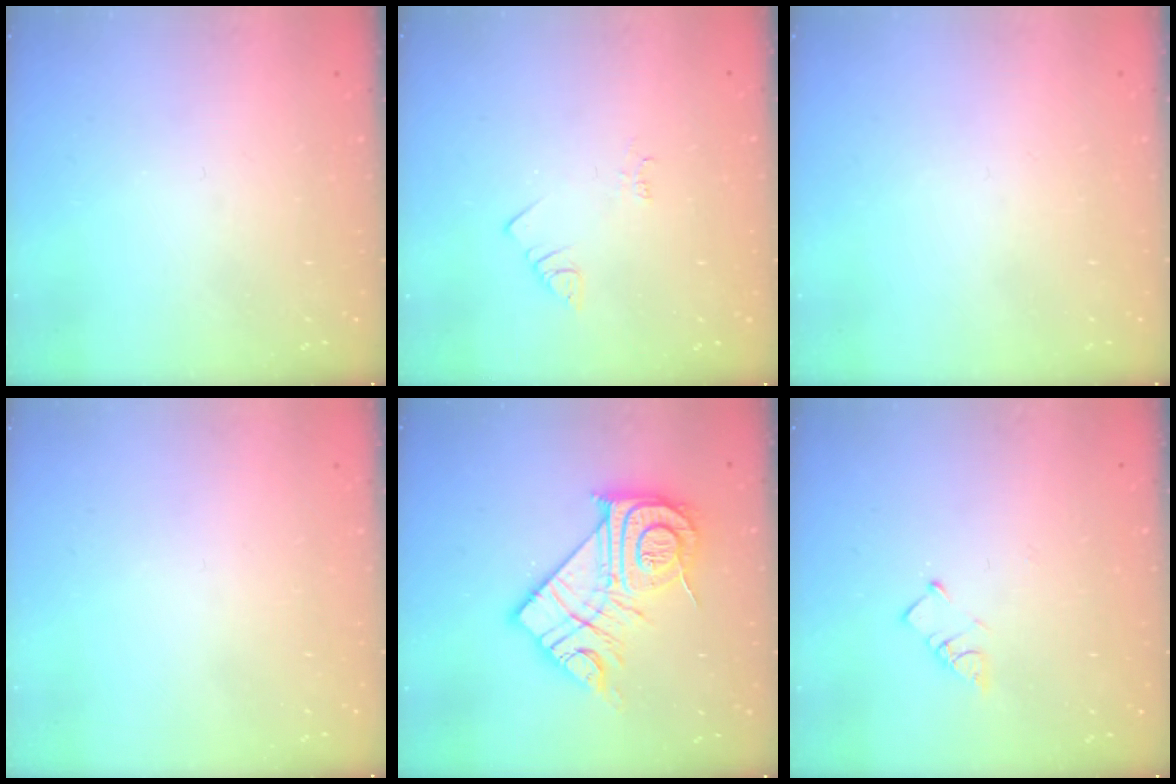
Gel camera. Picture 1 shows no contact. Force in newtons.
{"total": 2.2, "press": 2.2, "slide": 0.6}
{"total": 1.9, "press": 1.9, "slide": 0.2}
{"total": 1.6, "press": 1.6, "slide": 0.1}
{"total": 20.8, "press": 20.7, "slide": 1.7}
{"total": 3.2, "press": 3.2, "slide": 0.6}